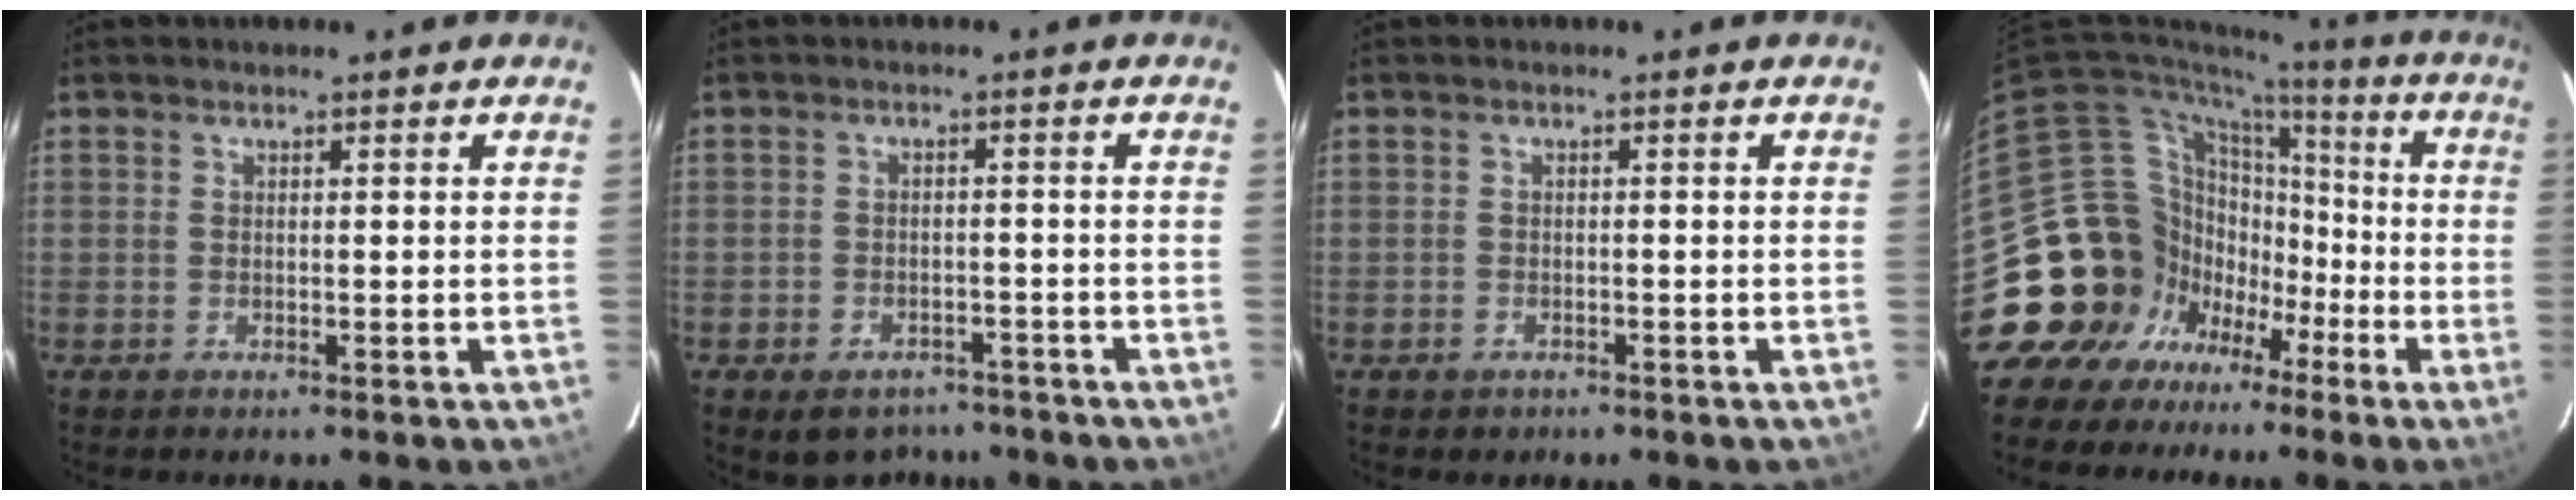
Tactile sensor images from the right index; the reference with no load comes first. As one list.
[{"total": 8.3, "force": [-6.1, 5.1, 2.6], "torque": [-0.064, 0.011, -0.074]}, {"total": 1.8, "force": [-1.0, 1.4, 0.4], "torque": [-0.010, 0.003, -0.010]}, {"total": 17.4, "force": [-7.7, 15.1, 4.0], "torque": [-0.100, 0.042, -0.118]}]